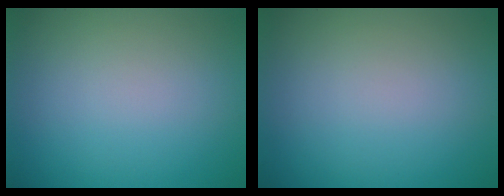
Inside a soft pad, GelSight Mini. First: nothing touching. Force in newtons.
{"total": 0.0}